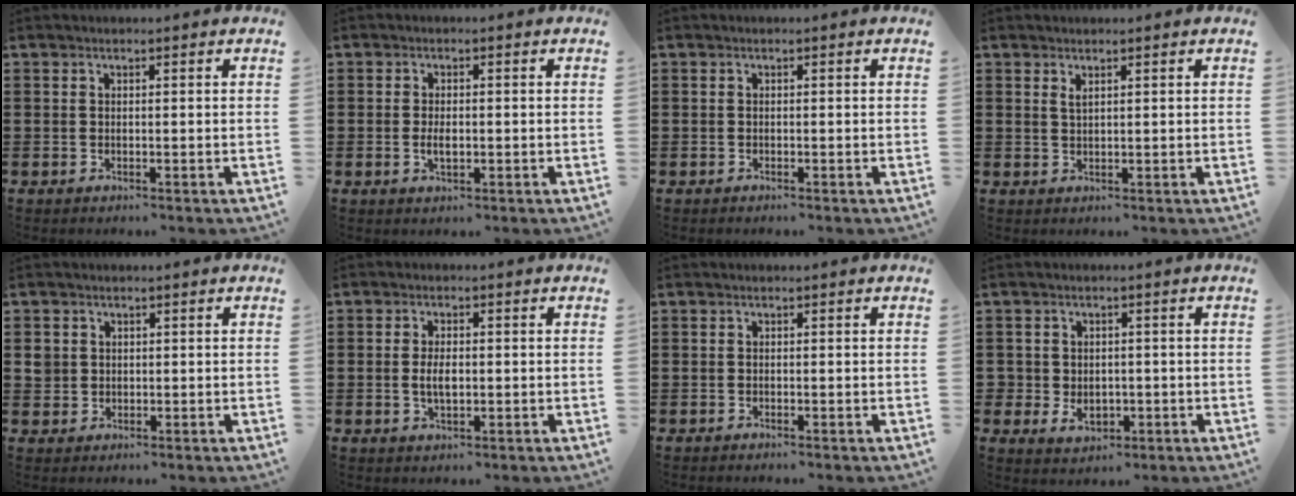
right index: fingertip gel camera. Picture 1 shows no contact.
{"total": 2.4, "force": [-0.3, 1.1, 2.1], "torque": [-0.038, 0.002, -0.005]}
{"total": 0.0}
{"total": 1.2, "force": [0.8, 0.4, 0.8], "torque": [-0.017, 0.003, 0.013]}
{"total": 2.1, "force": [0.3, 2.0, 0.5], "torque": [-0.017, 0.009, 0.004]}
{"total": 3.3, "force": [-0.2, 1.5, 3.0], "torque": [-0.063, 0.002, -0.006]}
{"total": 0.0}
{"total": 3.2, "force": [-0.5, 2.7, 1.5], "torque": [-0.031, 0.001, -0.013]}